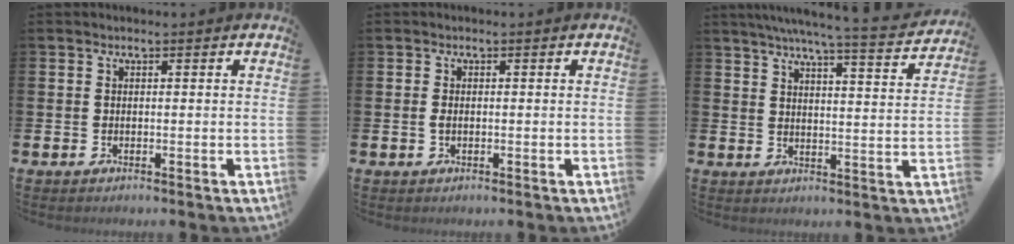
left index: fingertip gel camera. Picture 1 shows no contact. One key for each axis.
{"total": 0.9, "fx": 0.0, "fy": 0.5, "fz": 0.8, "tx": -0.019, "ty": 0.006, "tz": -0.002}
{"total": 6.5, "fx": 6.0, "fy": -0.1, "fz": 2.4, "tx": -0.045, "ty": -0.047, "tz": 0.098}